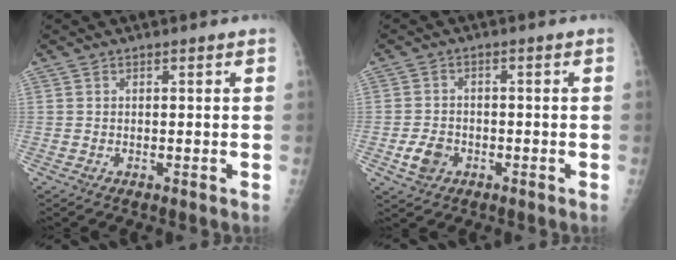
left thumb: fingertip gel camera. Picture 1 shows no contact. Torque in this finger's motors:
{"motor_torque": [-0.42, 0.44, 0.05, 0.01, 0.01]}